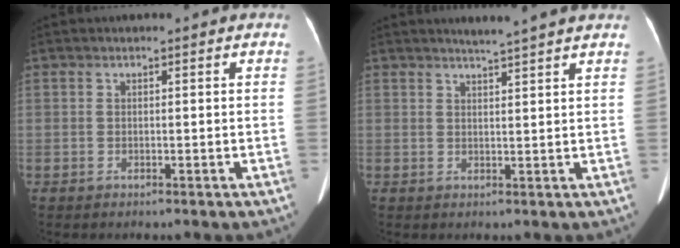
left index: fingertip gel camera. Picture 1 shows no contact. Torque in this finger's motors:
{"motor_torque": [0.19, -0.29, -0.05, 0.02]}